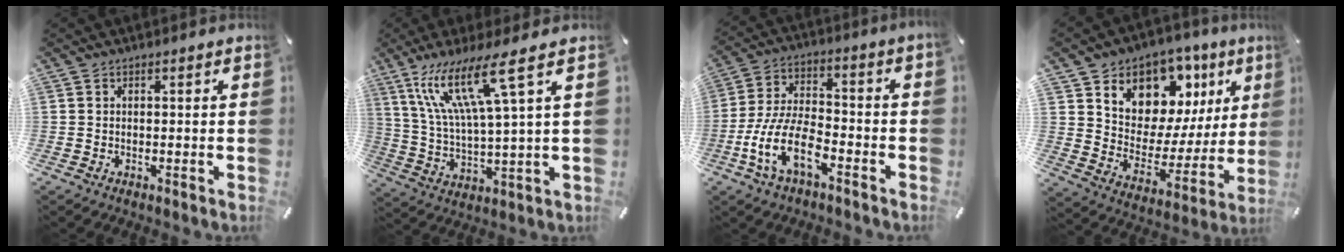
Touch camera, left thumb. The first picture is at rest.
{"total": 15.5, "force": [8.4, 1.9, 12.8], "torque": [-0.285, -0.030, 0.134]}
{"total": 12.6, "force": [-6.5, 5.1, 9.5], "torque": [-0.212, 0.011, -0.123]}
{"total": 10.6, "force": [6.9, 7.8, 2.2], "torque": [-0.034, -0.083, 0.122]}